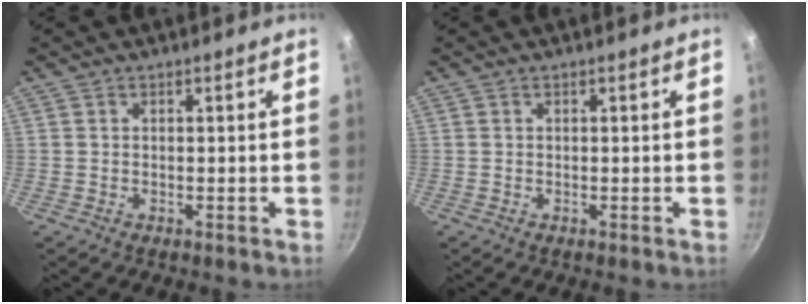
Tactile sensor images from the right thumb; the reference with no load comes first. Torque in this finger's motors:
{"motor_torque": [0.17, 0.16, 0.19, 0.10, 0.02]}